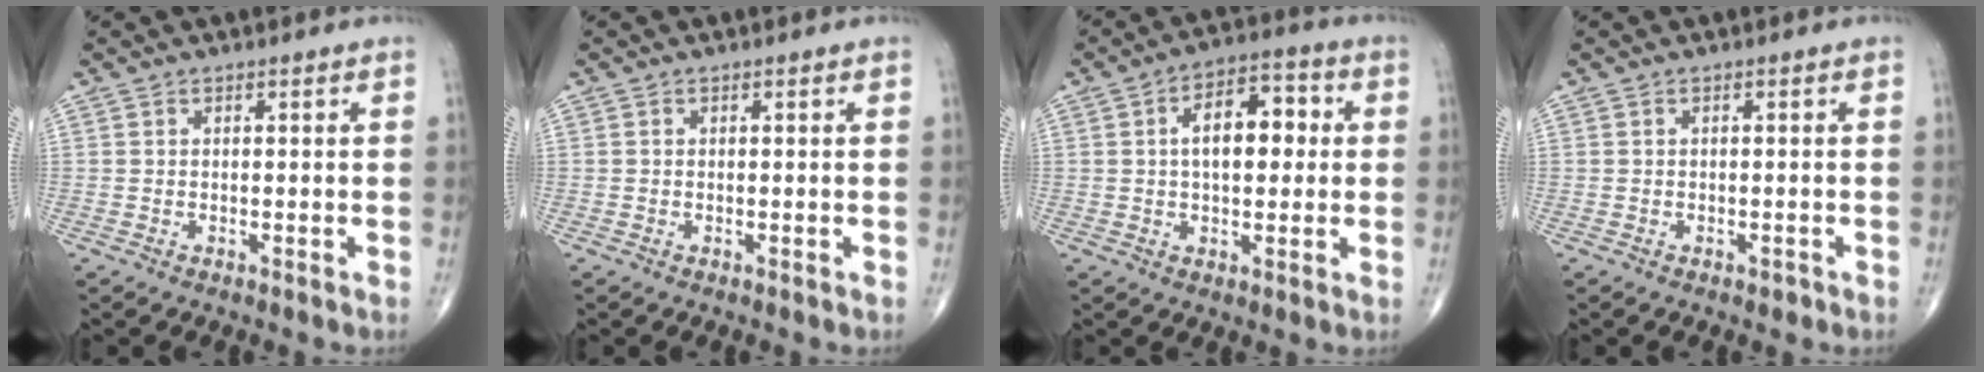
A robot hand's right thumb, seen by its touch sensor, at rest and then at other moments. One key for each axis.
{"total": 0.0}
{"total": 10.6, "fx": 1.3, "fy": 5.8, "fz": 8.8, "tx": -0.117, "ty": 0.023, "tz": 0.016}
{"total": 0.9, "fx": -0.5, "fy": 0.5, "fz": 0.6, "tx": -0.005, "ty": -0.001, "tz": -0.007}